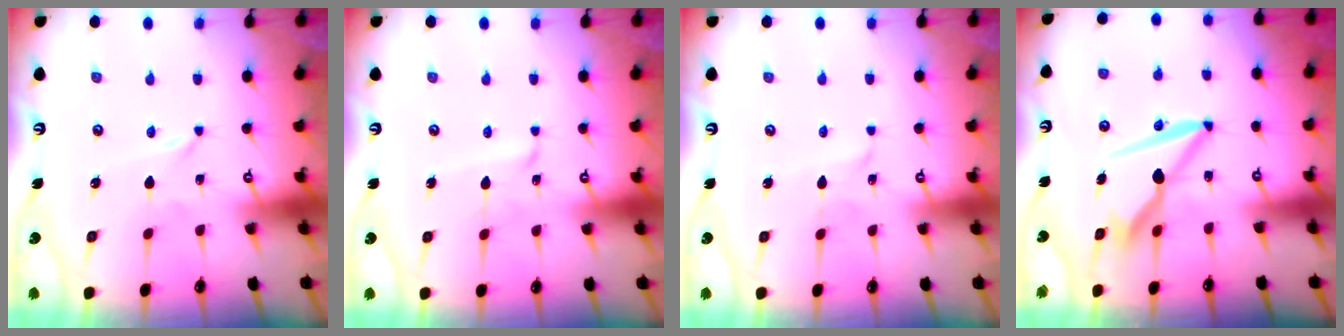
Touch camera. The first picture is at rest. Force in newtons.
{"total": 3.3, "press": 3.3, "slide": 0.2}
{"total": 2.4, "press": 2.4, "slide": 0.2}
{"total": 9.6, "press": 9.5, "slide": 1.3}